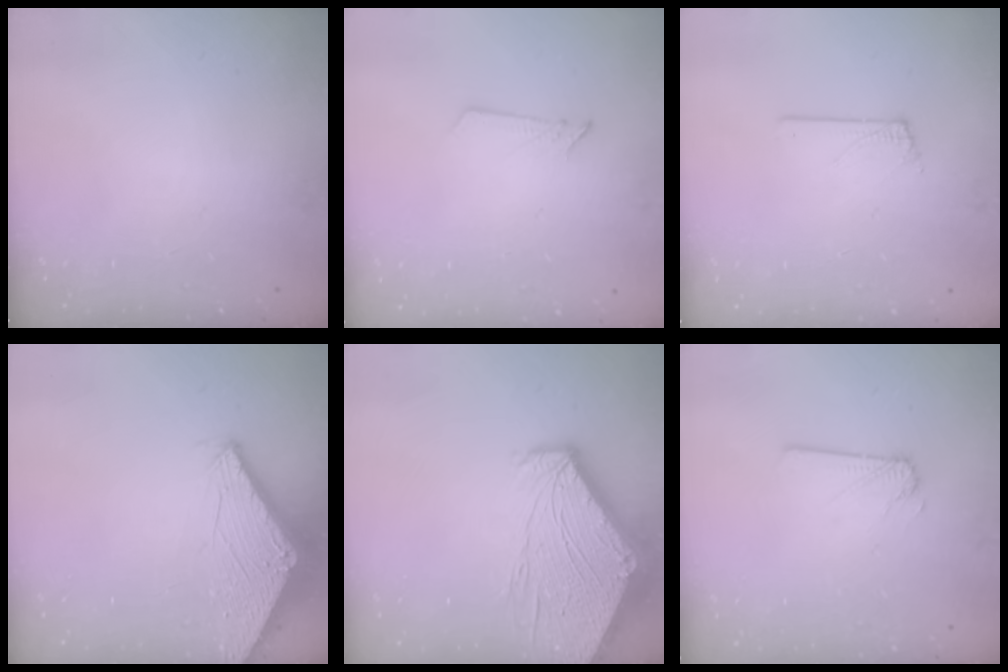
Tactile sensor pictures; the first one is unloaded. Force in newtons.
{"total": 2.6, "press": 2.6, "slide": 0.2}
{"total": 0.5, "press": 0.5, "slide": 0.1}
{"total": 3.0, "press": 3.0, "slide": 0.2}
{"total": 16.9, "press": 16.8, "slide": 1.7}
{"total": 1.4, "press": 1.4, "slide": 0.1}